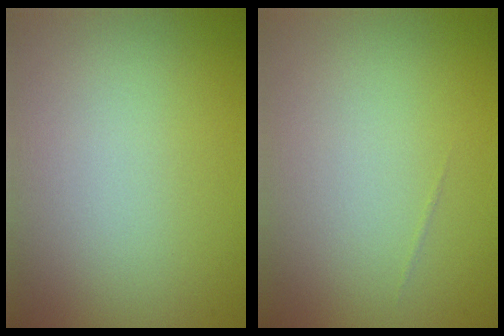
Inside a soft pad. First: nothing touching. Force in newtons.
{"total": 0.0}